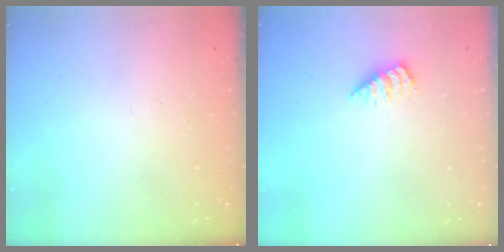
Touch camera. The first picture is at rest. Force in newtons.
{"total": 1.7, "press": 1.7, "slide": 0.2}